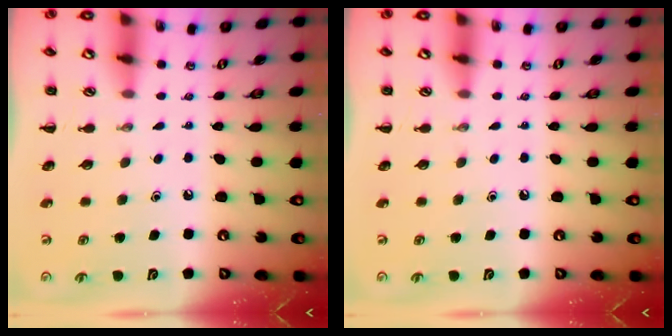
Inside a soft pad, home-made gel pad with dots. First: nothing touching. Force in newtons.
{"total": 0.0}